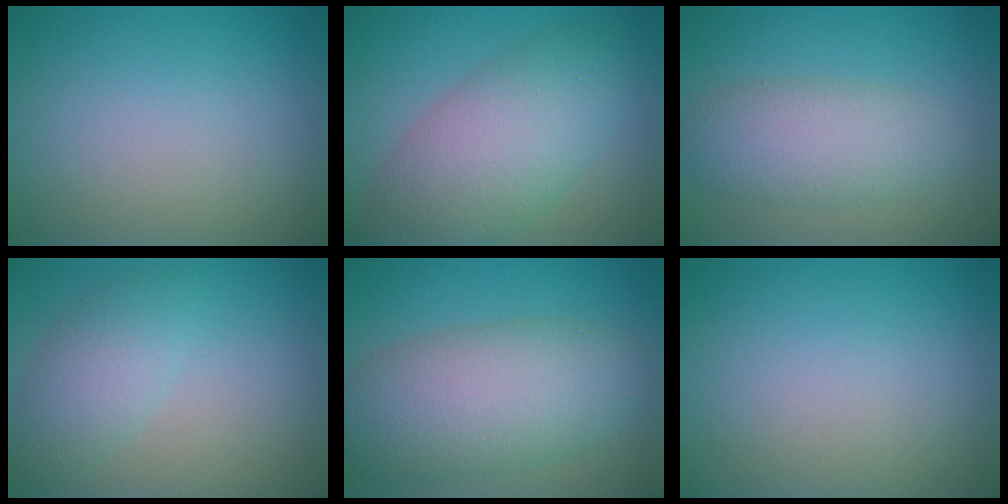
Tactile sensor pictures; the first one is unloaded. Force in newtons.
{"total": 8.1, "press": 8.1, "slide": 0.3}
{"total": 4.5, "press": 4.5, "slide": 0.4}
{"total": 3.4, "press": 3.4, "slide": 0.2}
{"total": 8.5, "press": 8.5, "slide": 0.6}
{"total": 0.0}